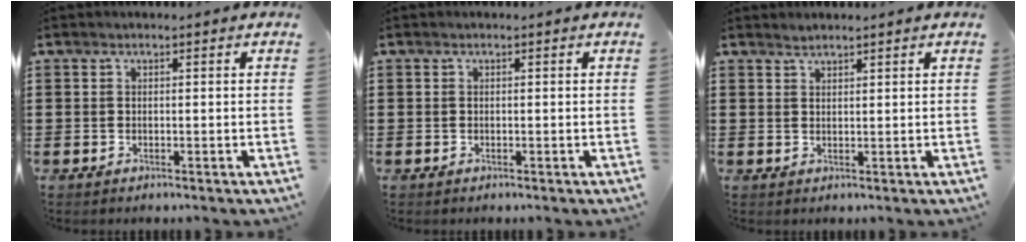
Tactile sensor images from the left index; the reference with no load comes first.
{"total": 0.0}
{"total": 1.1, "force": [1.1, 0.1, 0.0], "torque": [-0.002, 0.000, 0.021]}